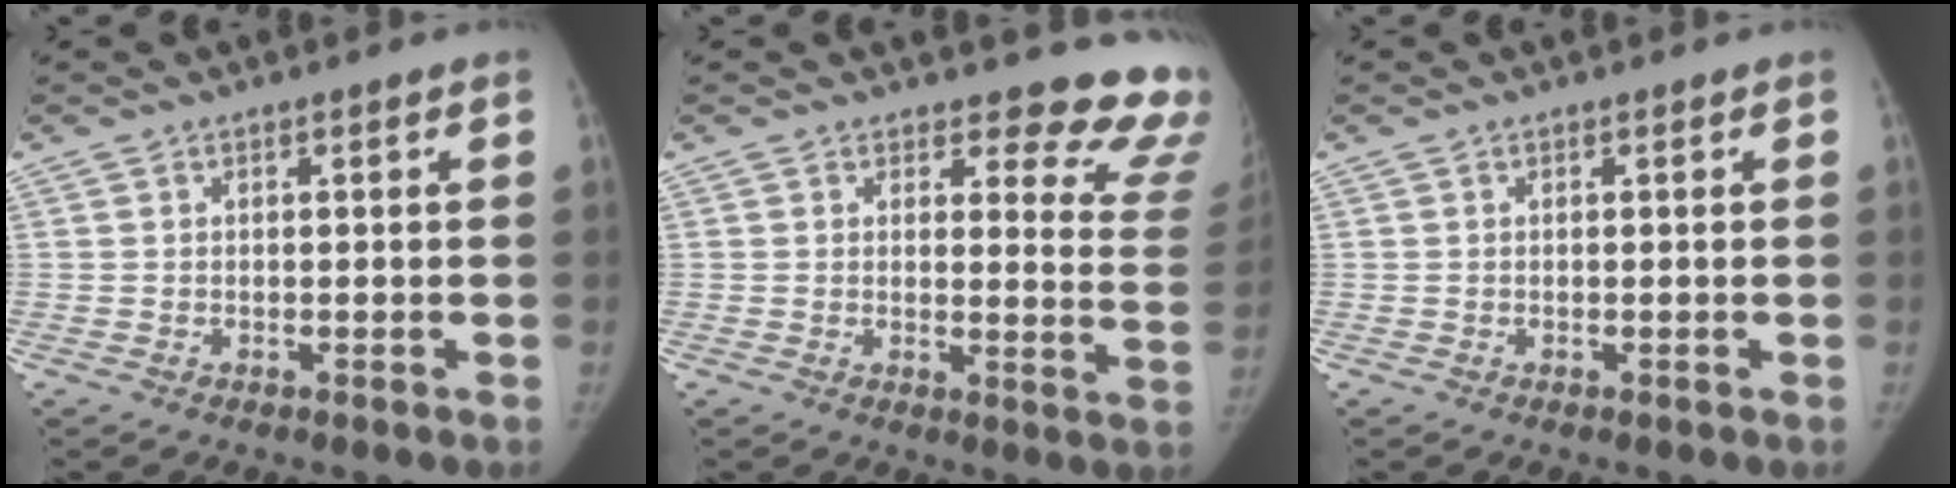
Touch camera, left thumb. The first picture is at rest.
{"total": 14.5, "force": [13.6, 4.1, 2.7], "torque": [0.026, -0.141, 0.116]}
{"total": 0.0}